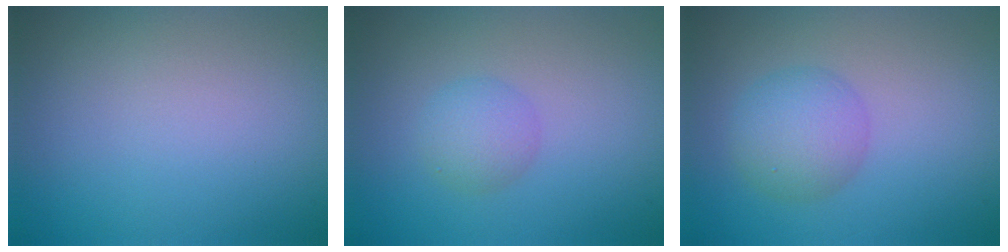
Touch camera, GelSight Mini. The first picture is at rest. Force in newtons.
{"total": 2.2, "press": 2.2, "slide": 0.1}
{"total": 3.7, "press": 3.7, "slide": 0.2}